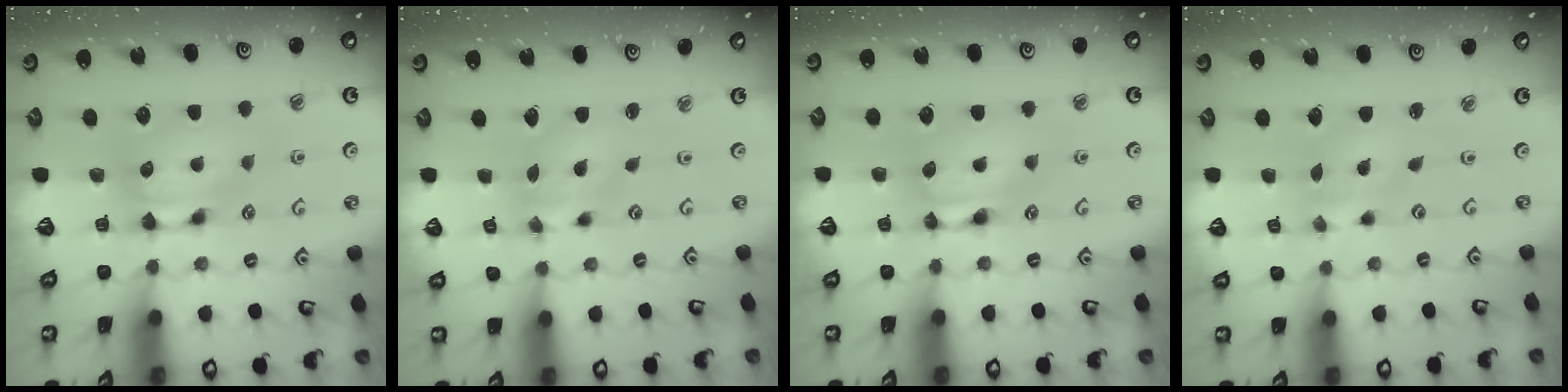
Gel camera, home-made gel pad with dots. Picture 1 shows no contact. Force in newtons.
{"total": 1.5, "press": 0.7, "slide": 1.3}
{"total": 1.7, "press": 1.7, "slide": 0.1}
{"total": 2.9, "press": 2.8, "slide": 1.0}